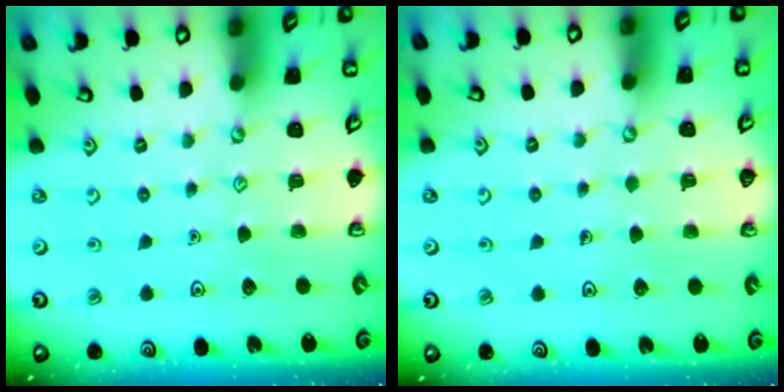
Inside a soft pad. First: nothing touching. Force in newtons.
{"total": 0.8, "press": 0.8, "slide": 0.3}